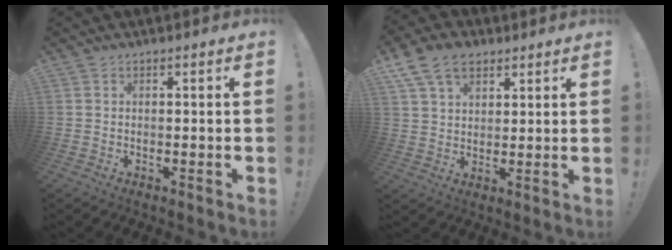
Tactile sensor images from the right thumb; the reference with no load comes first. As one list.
[{"total": 11.2, "force": [6.3, 7.4, 5.4], "torque": [-0.096, -0.020, 0.124]}]